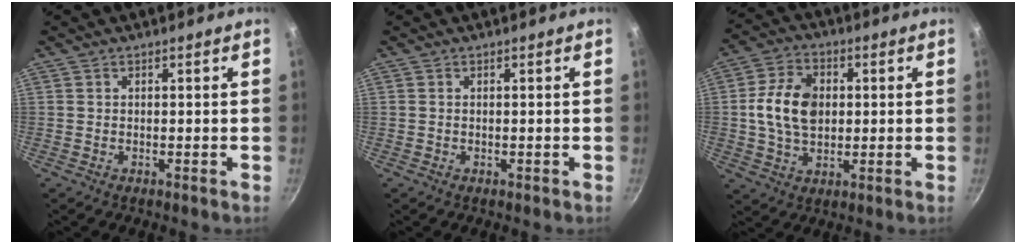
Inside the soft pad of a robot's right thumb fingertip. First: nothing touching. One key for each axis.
{"total": 0.0}
{"total": 11.3, "fx": 0.8, "fy": 7.8, "fz": 8.1, "tx": -0.134, "ty": 0.011, "tz": 0.006}